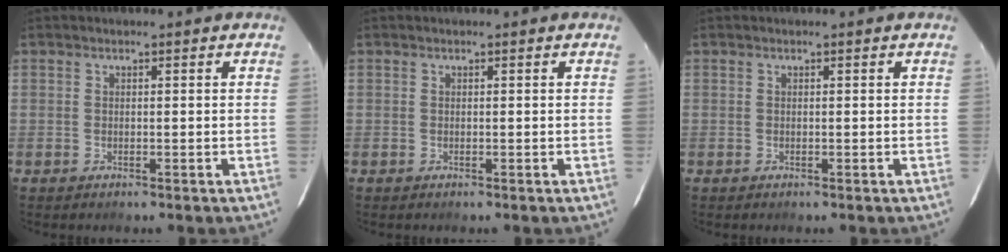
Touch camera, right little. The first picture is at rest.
{"total": 0.0}
{"total": 0.0}